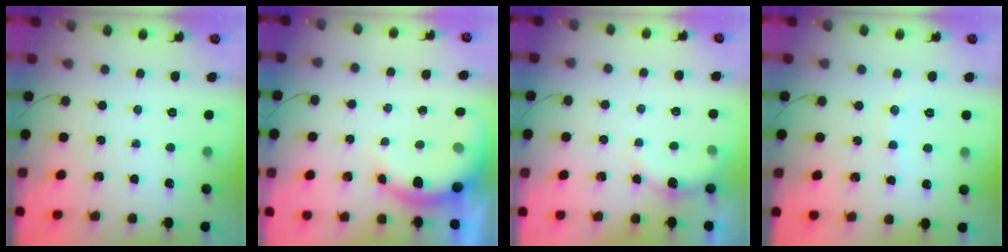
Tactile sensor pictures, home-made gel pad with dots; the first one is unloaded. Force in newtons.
{"total": 8.6, "press": 8.5, "slide": 0.8}
{"total": 4.4, "press": 4.2, "slide": 1.2}
{"total": 6.3, "press": 6.2, "slide": 1.4}